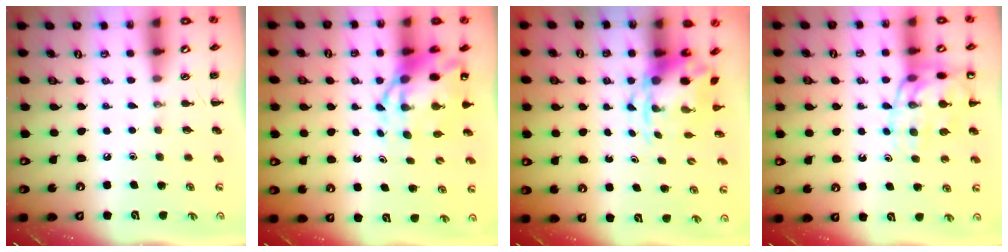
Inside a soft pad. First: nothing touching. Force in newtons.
{"total": 9.0, "press": 8.7, "slide": 2.3}
{"total": 3.8, "press": 3.7, "slide": 0.9}
{"total": 14.3, "press": 14.2, "slide": 2.3}